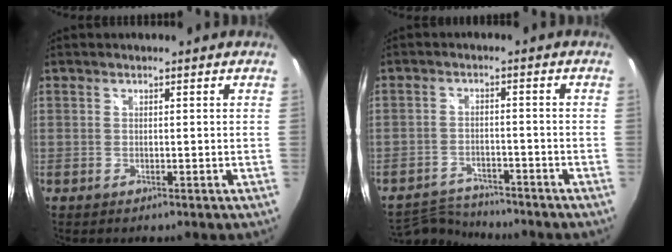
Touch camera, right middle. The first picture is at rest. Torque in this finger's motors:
{"motor_torque": [-0.33, -0.25, -0.05, -0.02]}